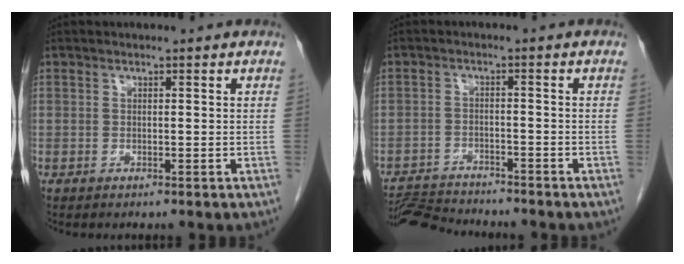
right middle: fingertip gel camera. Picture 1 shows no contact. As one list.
[{"total": 6.7, "force": [-6.7, 0.0, 0.4], "torque": [-0.005, -0.009, -0.115]}]